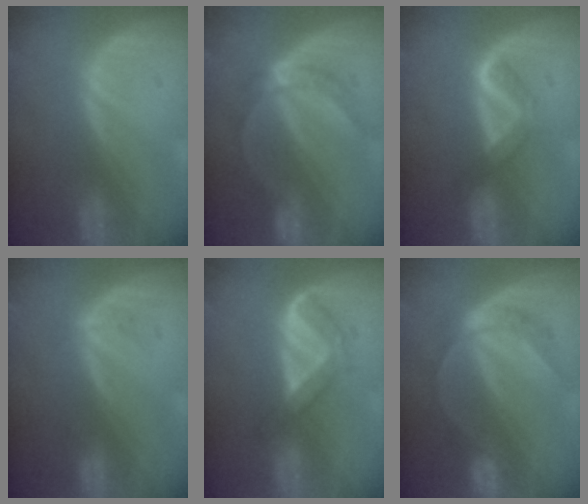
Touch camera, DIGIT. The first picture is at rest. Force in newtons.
{"total": 5.0, "press": 4.8, "slide": 1.3}
{"total": 3.7, "press": 3.7, "slide": 0.6}
{"total": 1.5, "press": 1.4, "slide": 0.3}
{"total": 5.5, "press": 4.6, "slide": 3.1}
{"total": 5.6, "press": 5.6, "slide": 0.2}